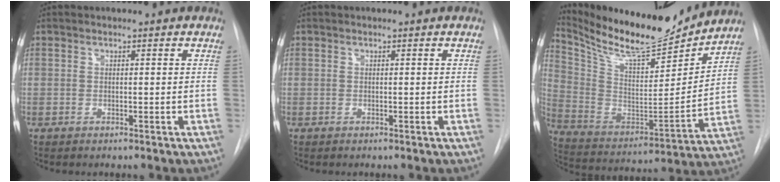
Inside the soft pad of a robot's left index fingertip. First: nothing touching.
{"total": 0.0}
{"total": 18.8, "force": [17.2, 2.4, 7.1], "torque": [-0.151, -0.033, 0.291]}